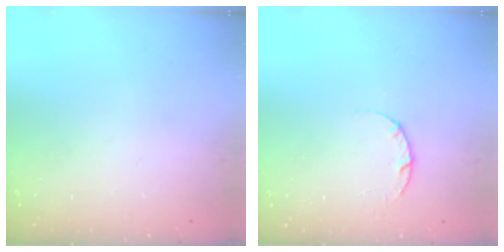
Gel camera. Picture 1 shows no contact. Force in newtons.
{"total": 3.6, "press": 3.5, "slide": 0.5}